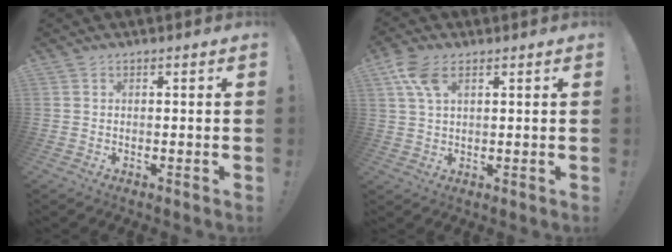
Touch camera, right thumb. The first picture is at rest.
{"total": 7.8, "force": [3.8, 4.1, 5.5], "torque": [-0.114, -0.004, 0.074]}